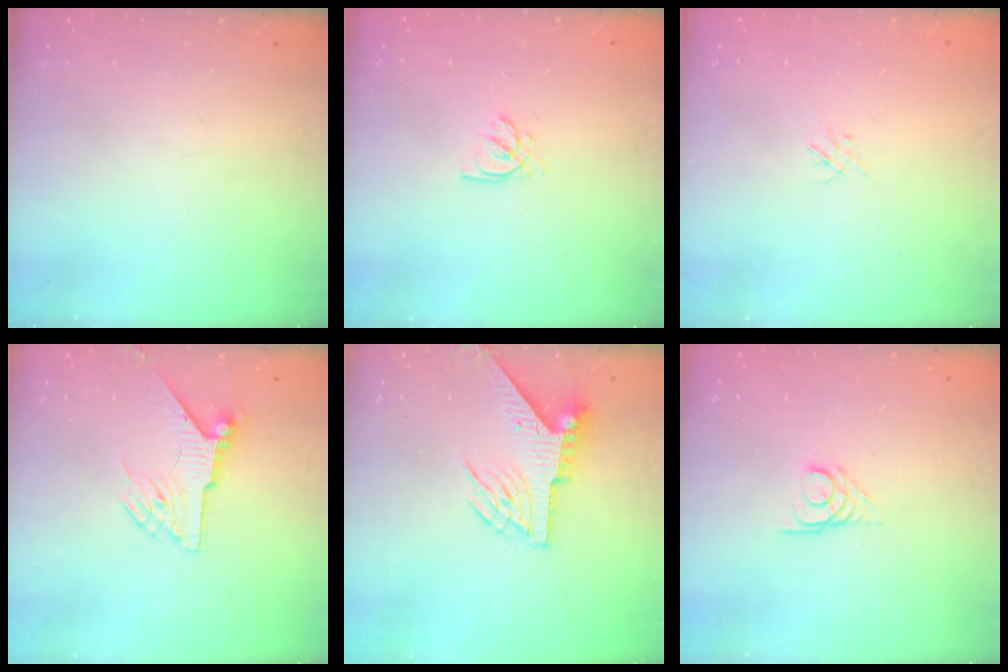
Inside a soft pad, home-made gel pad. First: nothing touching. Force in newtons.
{"total": 2.0, "press": 2.0, "slide": 0.4}
{"total": 1.1, "press": 1.0, "slide": 0.4}
{"total": 6.8, "press": 6.7, "slide": 0.8}
{"total": 6.7, "press": 6.6, "slide": 0.7}
{"total": 2.7, "press": 2.7, "slide": 0.3}